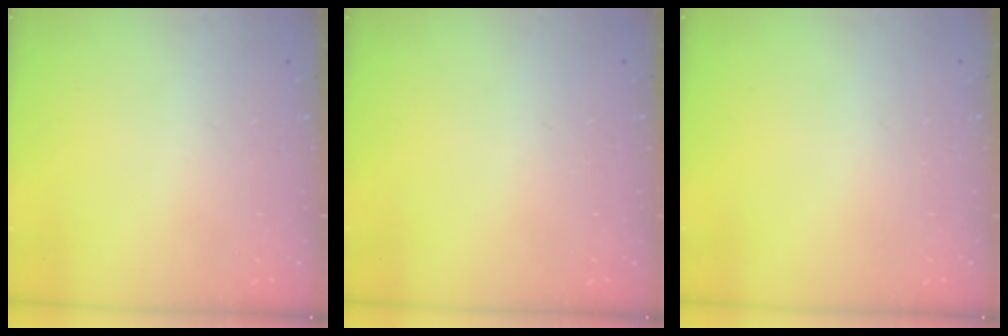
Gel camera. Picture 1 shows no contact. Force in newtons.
{"total": 0.0}
{"total": 0.0}